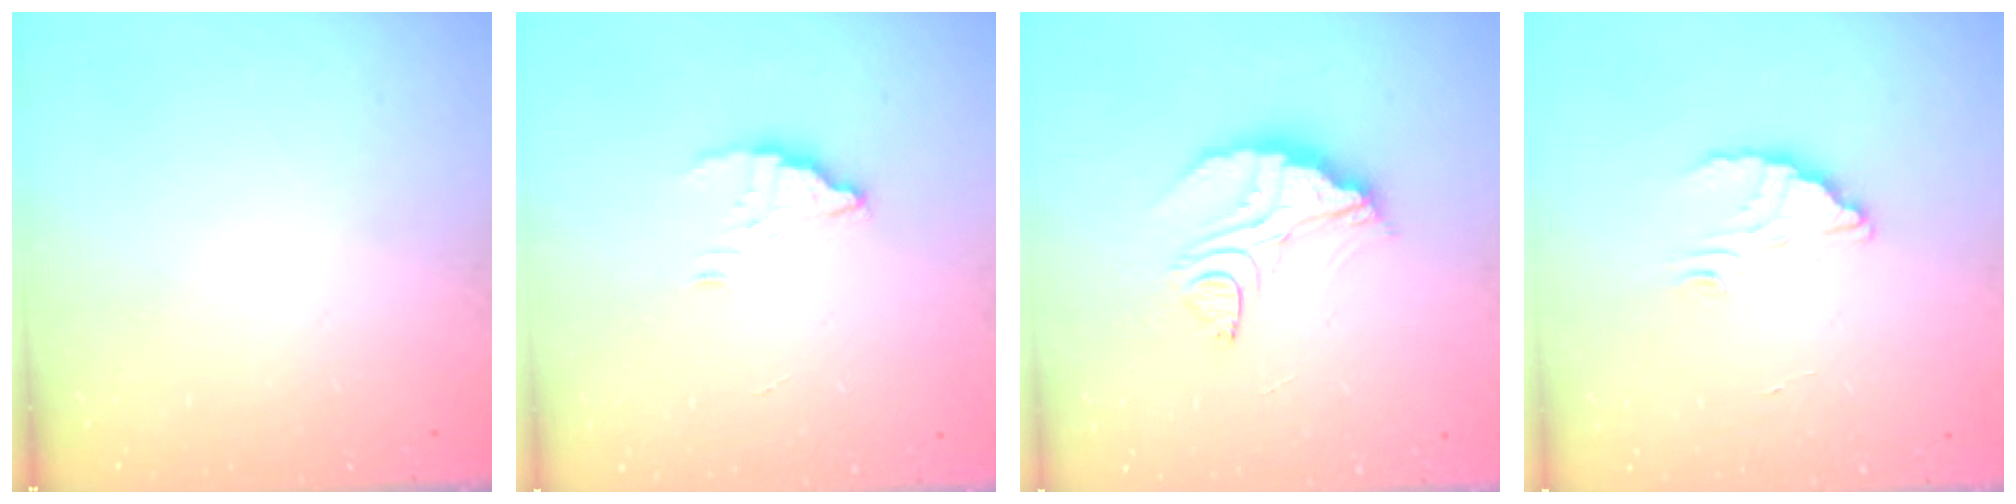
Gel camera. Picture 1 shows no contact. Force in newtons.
{"total": 2.7, "press": 2.7, "slide": 0.1}
{"total": 10.7, "press": 10.7, "slide": 0.8}
{"total": 2.5, "press": 2.5, "slide": 0.1}